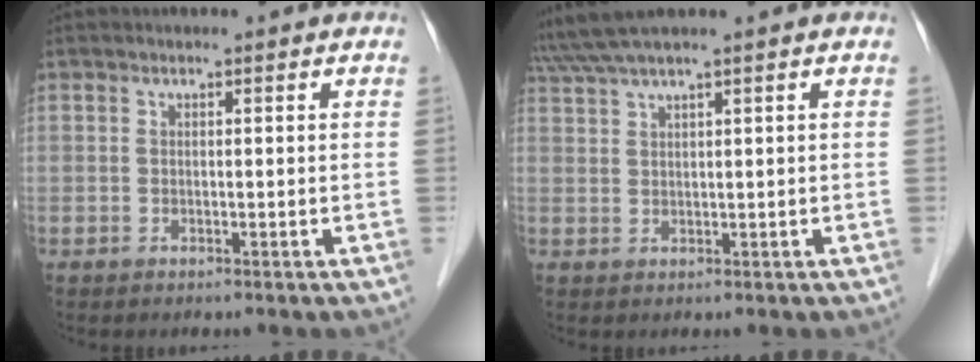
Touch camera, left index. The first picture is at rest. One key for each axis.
{"total": 3.8, "fx": 3.2, "fy": -1.2, "fz": 1.8, "tx": -0.046, "ty": 0.021, "tz": 0.071}